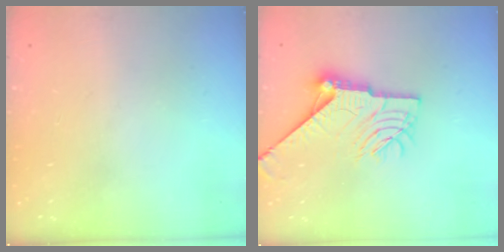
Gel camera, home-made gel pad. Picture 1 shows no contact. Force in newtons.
{"total": 14.0, "press": 13.9, "slide": 0.9}